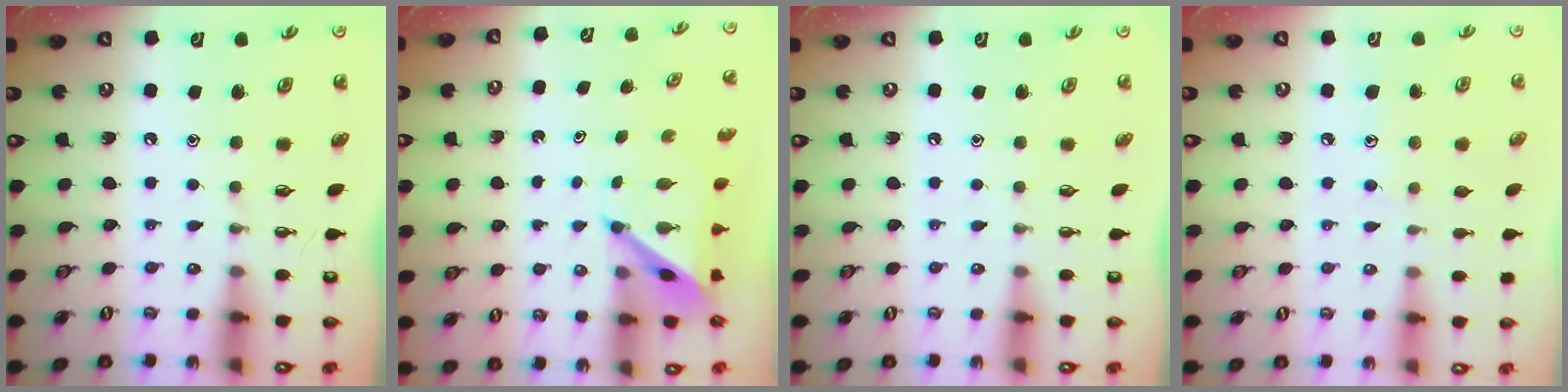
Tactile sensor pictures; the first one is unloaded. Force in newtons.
{"total": 4.7, "press": 4.7, "slide": 0.5}
{"total": 0.0}
{"total": 6.6, "press": 6.5, "slide": 0.7}